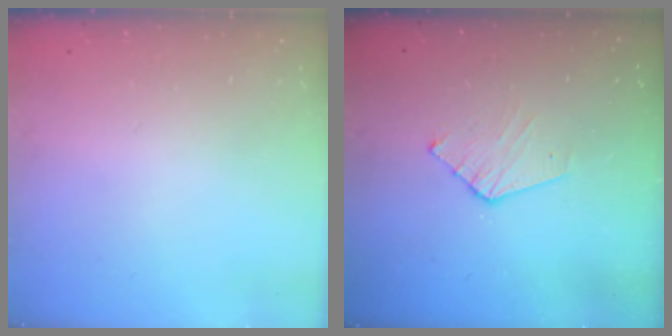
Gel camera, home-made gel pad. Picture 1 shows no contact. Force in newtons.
{"total": 5.0, "press": 5.0, "slide": 0.5}